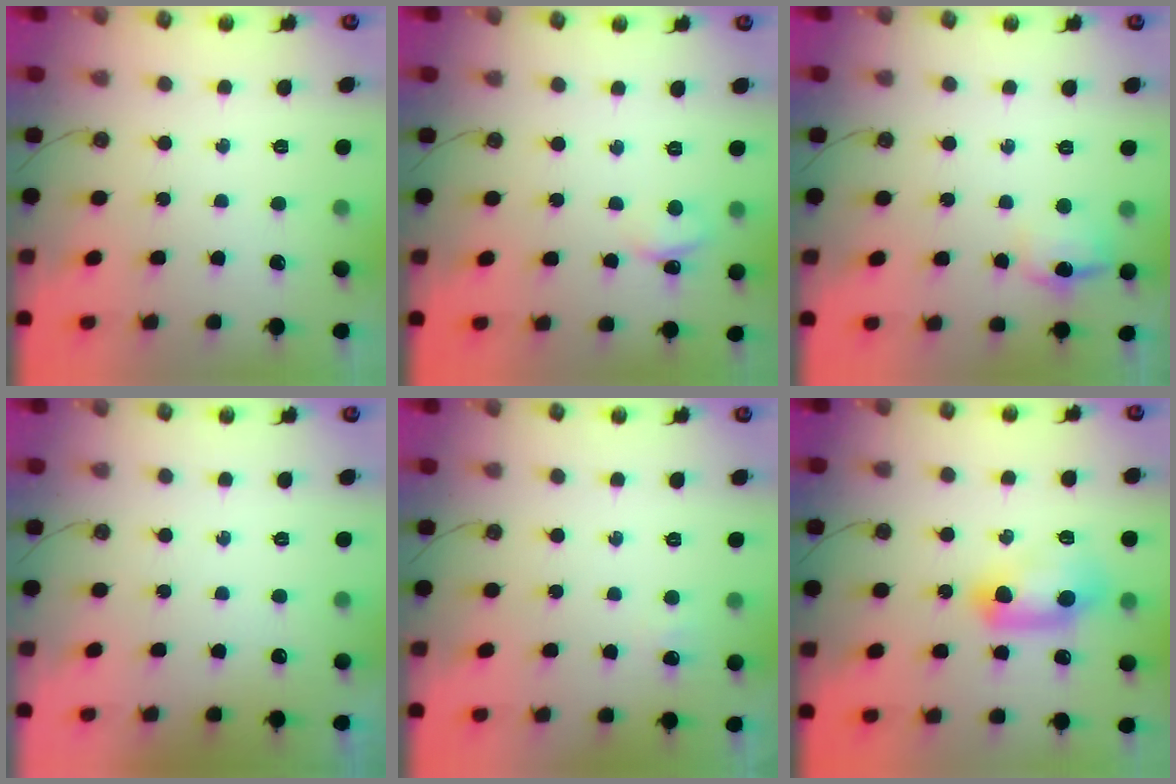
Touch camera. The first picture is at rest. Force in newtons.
{"total": 2.5, "press": 2.5, "slide": 0.4}
{"total": 10.2, "press": 10.2, "slide": 0.9}
{"total": 12.3, "press": 2.1, "slide": 12.1}
{"total": 3.9, "press": 3.8, "slide": 0.5}
{"total": 18.0, "press": 13.2, "slide": 12.2}